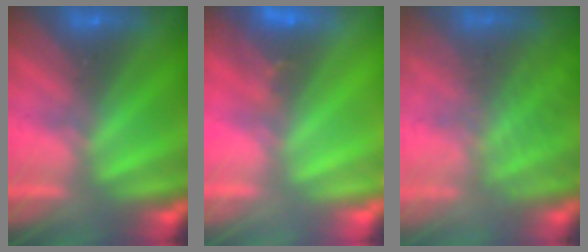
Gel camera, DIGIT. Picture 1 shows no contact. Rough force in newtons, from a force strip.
{"total": 2.7}
{"total": 9.0}